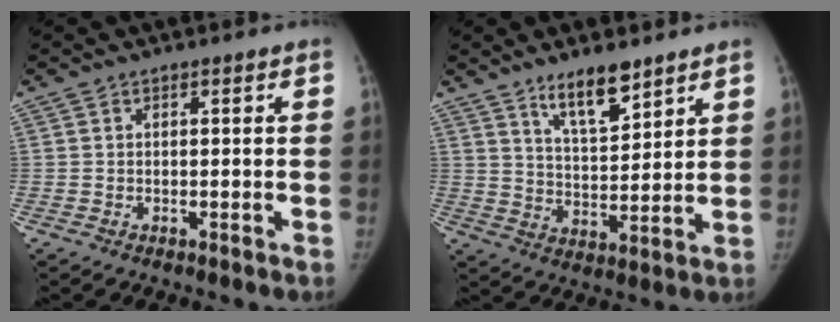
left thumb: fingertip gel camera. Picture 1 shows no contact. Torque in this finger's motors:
{"motor_torque": [0.46, -0.09, 1.02, -0.53, 0.04]}